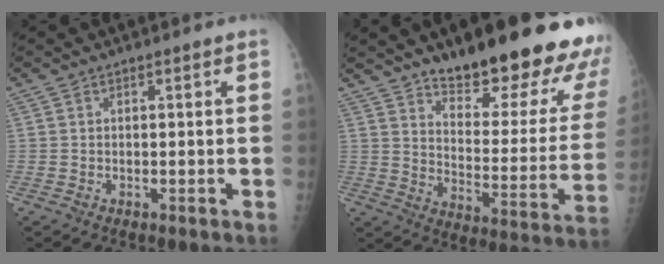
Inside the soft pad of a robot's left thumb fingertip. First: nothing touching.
{"total": 25.5, "force": [18.4, 7.2, 16.2], "torque": [-0.177, -0.110, 0.253]}